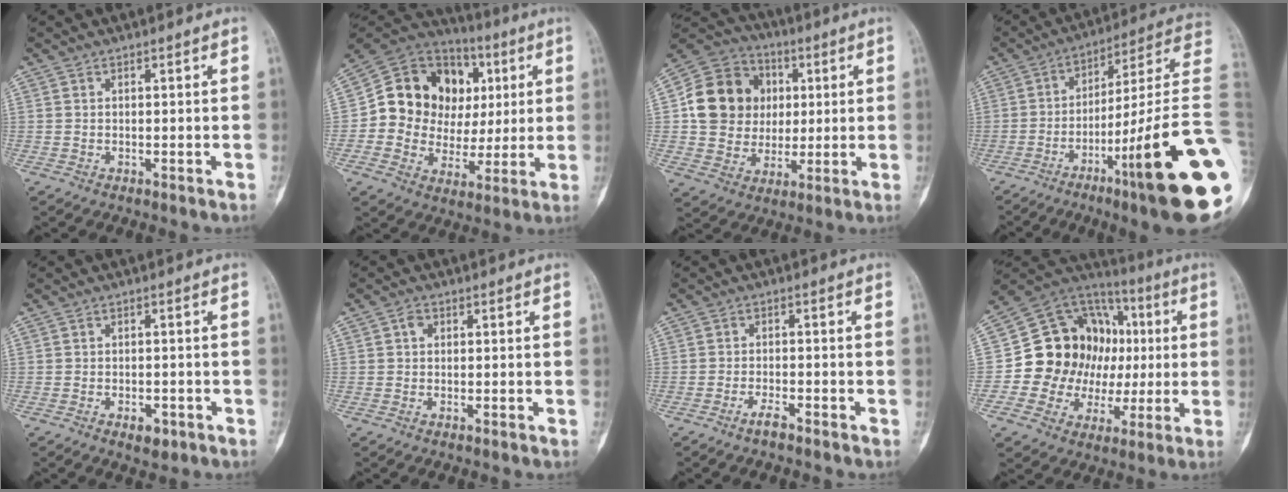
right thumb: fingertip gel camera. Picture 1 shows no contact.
{"total": 19.0, "force": [2.7, 16.3, 9.4], "torque": [-0.099, 0.039, 0.057]}
{"total": 16.7, "force": [2.4, 14.6, 7.7], "torque": [-0.108, 0.016, 0.048]}
{"total": 26.2, "force": [-8.0, 1.9, 24.9], "torque": [-0.294, 0.036, -0.125]}
{"total": 3.4, "force": [-1.8, 1.9, 2.1], "torque": [-0.019, 0.009, -0.021]}
{"total": 1.7, "force": [0.1, 1.4, 0.9], "torque": [-0.007, 0.004, -0.004]}
{"total": 2.7, "force": [-2.2, 0.7, 1.4], "torque": [-0.028, 0.011, -0.042]}
{"total": 21.4, "force": [0.4, 17.7, 12.0], "torque": [-0.130, 0.048, 0.020]}